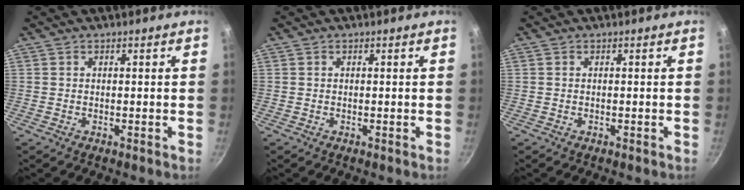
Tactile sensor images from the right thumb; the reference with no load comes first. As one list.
[{"total": 0.0}, {"total": 0.0}]